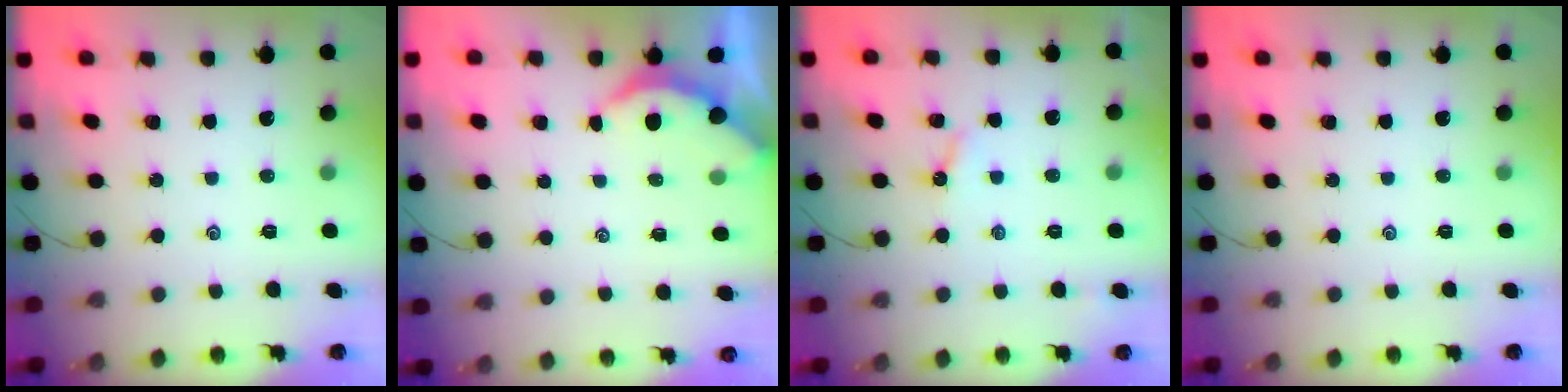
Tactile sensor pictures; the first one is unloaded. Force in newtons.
{"total": 2.2, "press": 2.2, "slide": 0.4}
{"total": 3.0, "press": 3.0, "slide": 0.3}
{"total": 0.0}